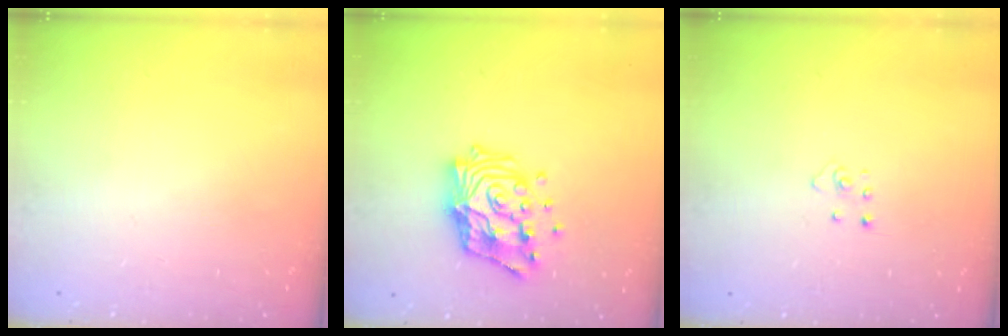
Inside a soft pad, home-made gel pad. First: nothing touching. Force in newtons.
{"total": 16.3, "press": 16.3, "slide": 1.3}
{"total": 2.9, "press": 2.9, "slide": 0.2}